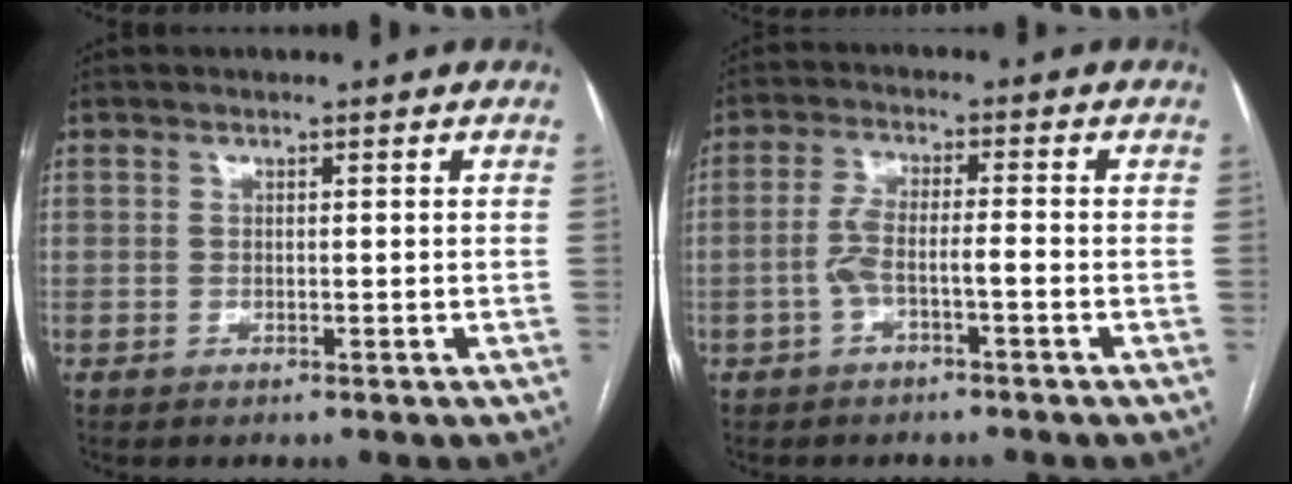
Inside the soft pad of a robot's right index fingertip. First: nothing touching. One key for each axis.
{"total": 4.5, "fx": -1.7, "fy": 0.7, "fz": 4.1, "tx": -0.085, "ty": 0.020, "tz": -0.029}